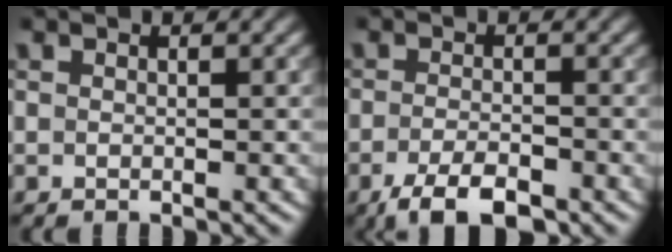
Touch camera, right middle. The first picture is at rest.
{"total": 4.2, "force": [-2.8, 1.3, 2.8], "torque": [-0.049, -0.004, -0.051]}